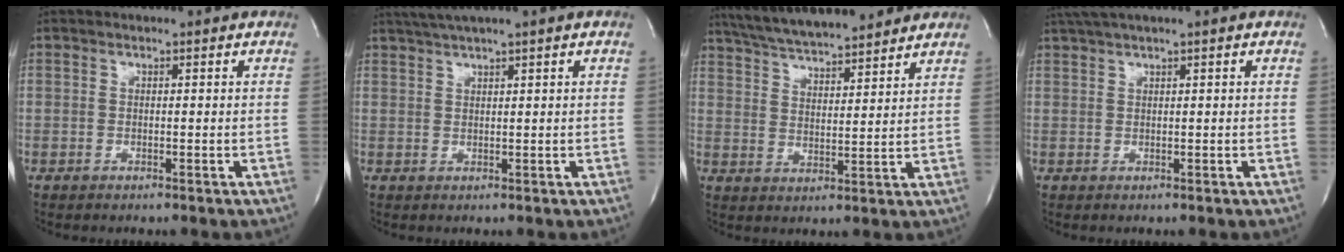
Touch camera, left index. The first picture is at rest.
{"total": 4.0, "force": [2.9, -0.9, 2.6], "torque": [-0.055, 0.012, 0.056]}
{"total": 15.9, "force": [14.1, 2.0, 7.1], "torque": [-0.125, 0.026, 0.226]}
{"total": 3.0, "force": [2.1, -0.6, 2.1], "torque": [-0.051, 0.018, 0.046]}